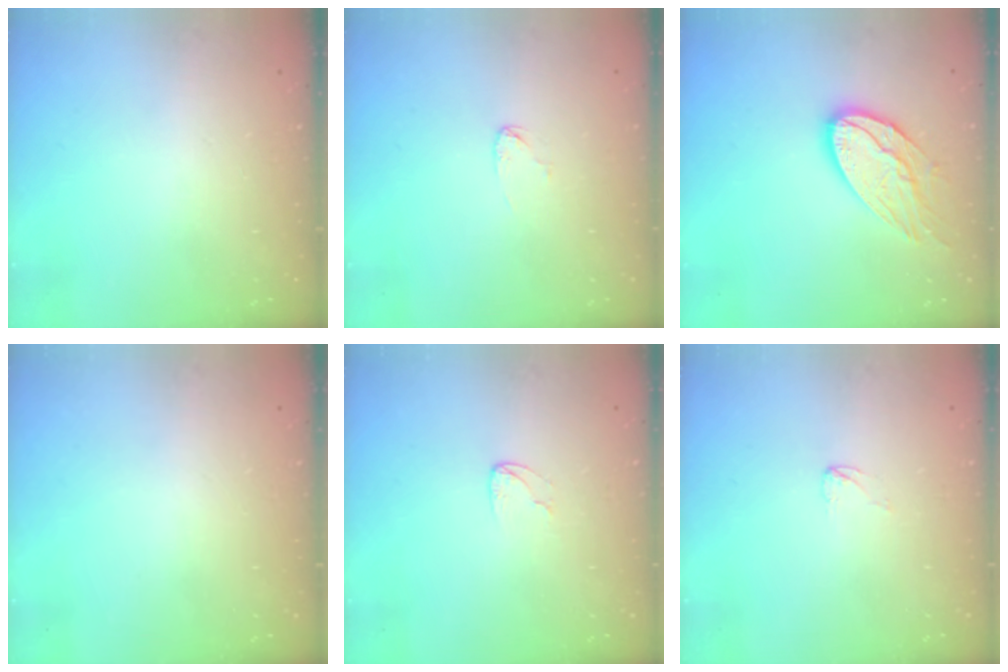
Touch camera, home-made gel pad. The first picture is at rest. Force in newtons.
{"total": 3.0, "press": 3.0, "slide": 0.2}
{"total": 13.4, "press": 13.4, "slide": 1.0}
{"total": 0.0}
{"total": 3.5, "press": 3.5, "slide": 0.3}
{"total": 2.6, "press": 2.6, "slide": 0.2}